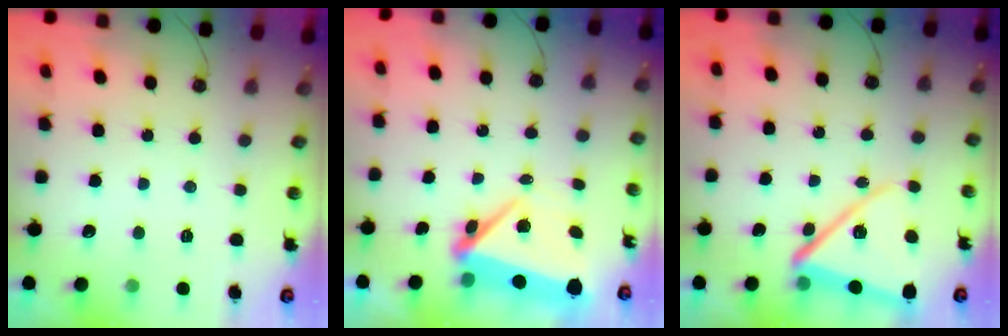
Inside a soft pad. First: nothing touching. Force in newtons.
{"total": 6.4, "press": 6.3, "slide": 1.2}
{"total": 14.2, "press": 14.1, "slide": 1.4}